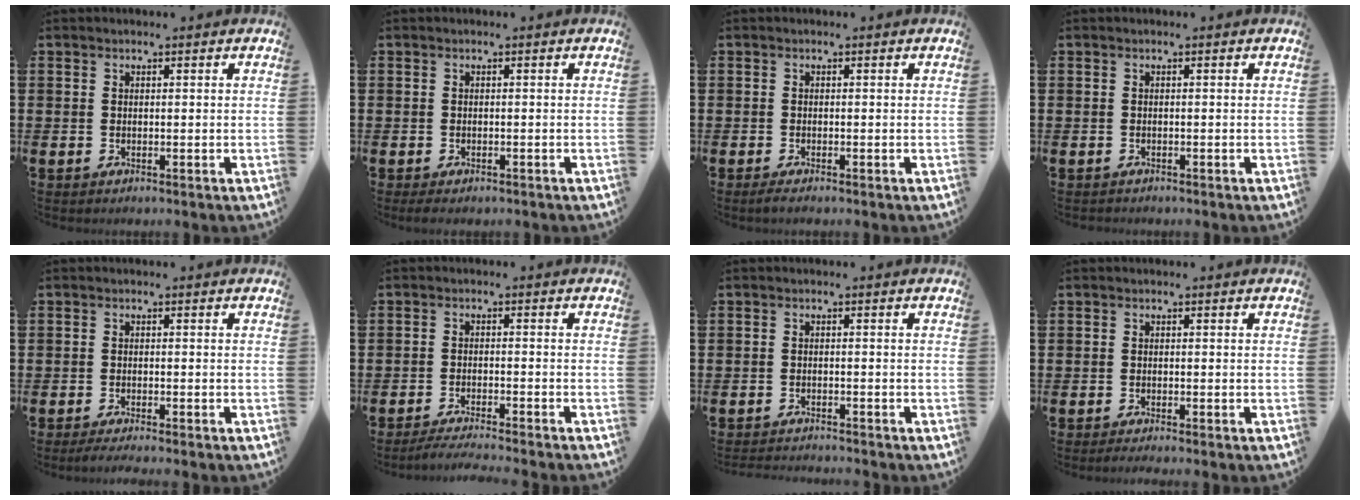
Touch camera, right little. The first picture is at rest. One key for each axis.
{"total": 0.6, "fx": -0.4, "fy": 0.3, "fz": 0.4, "tx": -0.009, "ty": 0.001, "tz": -0.009}
{"total": 0.8, "fx": -0.4, "fy": 0.1, "fz": 0.6, "tx": -0.011, "ty": -0.002, "tz": -0.008}
{"total": 0.0}
{"total": 1.2, "fx": -0.9, "fy": 0.0, "fz": 0.7, "tx": -0.011, "ty": 0.000, "tz": -0.018}
{"total": 2.3, "fx": -2.1, "fy": -0.3, "fz": 0.9, "tx": -0.012, "ty": 0.004, "tz": -0.041}
{"total": 1.4, "fx": -1.4, "fy": -0.1, "fz": 0.0, "tx": -0.002, "ty": 0.002, "tz": -0.028}
{"total": 0.7, "fx": -0.5, "fy": 0.0, "fz": 0.5, "tx": -0.007, "ty": -0.002, "tz": -0.010}